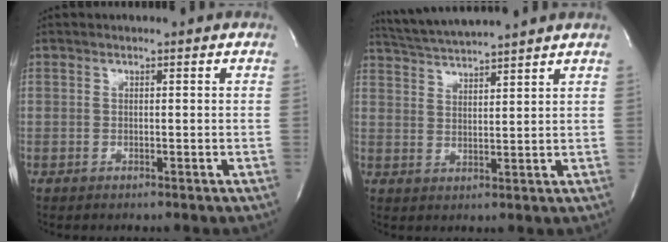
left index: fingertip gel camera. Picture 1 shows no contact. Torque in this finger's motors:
{"motor_torque": [-0.08, -0.30, 0.22, 0.15]}